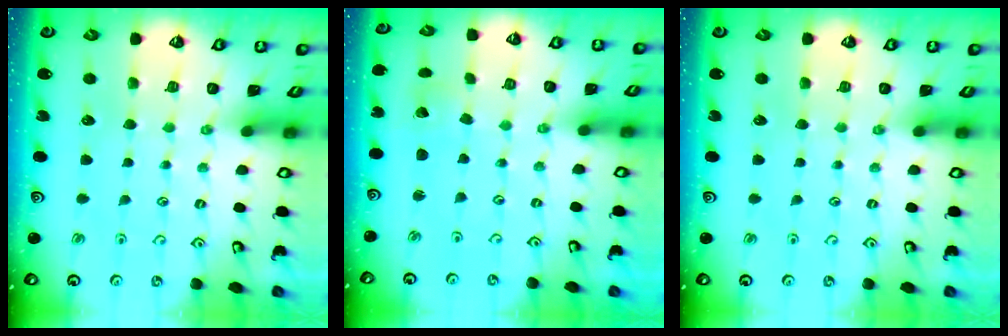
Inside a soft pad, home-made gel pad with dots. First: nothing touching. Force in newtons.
{"total": 1.5, "press": 1.5, "slide": 0.2}
{"total": 0.0}